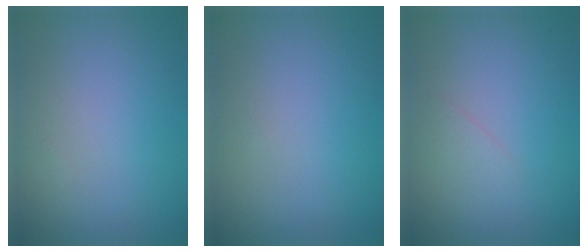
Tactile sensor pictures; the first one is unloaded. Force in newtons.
{"total": 0.0}
{"total": 0.8, "press": 0.8, "slide": 0.0}